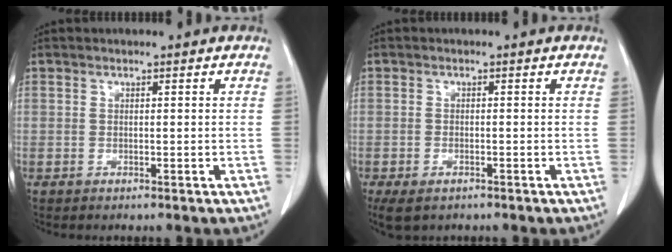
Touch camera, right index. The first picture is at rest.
{"total": 4.5, "force": [-3.1, 2.1, 2.6], "torque": [-0.049, -0.011, -0.045]}